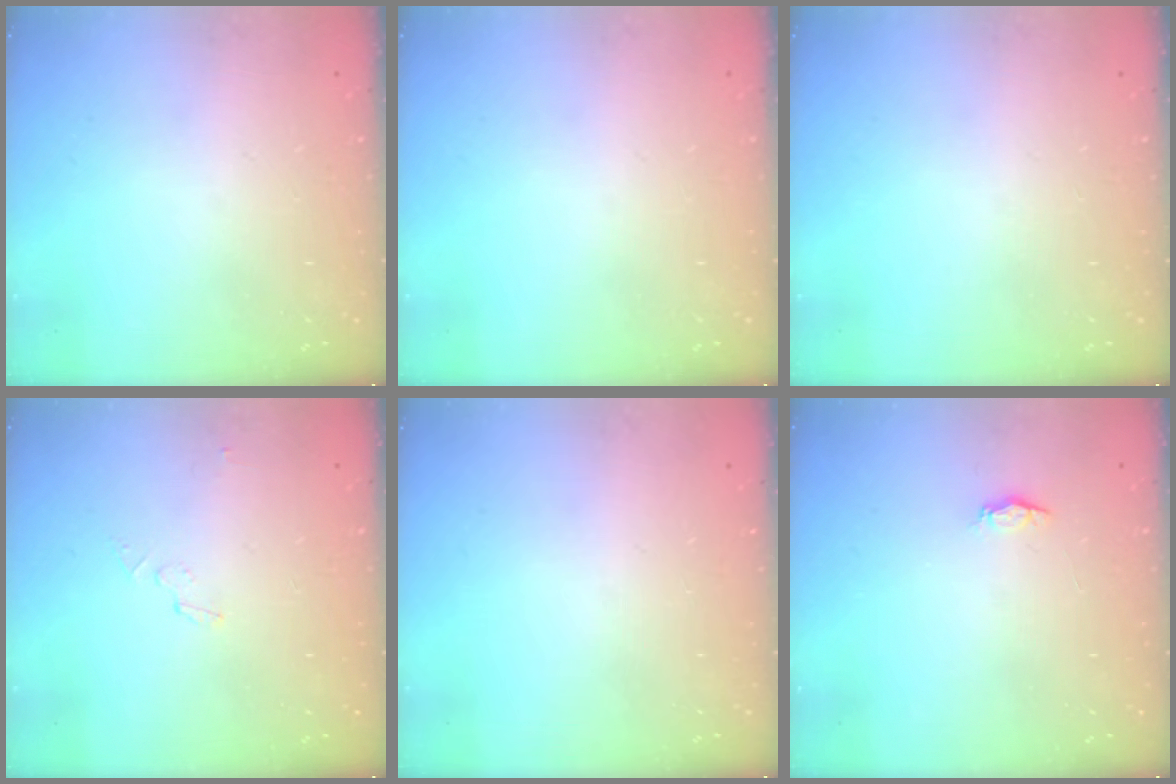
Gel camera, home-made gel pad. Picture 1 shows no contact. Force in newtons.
{"total": 0.0}
{"total": 0.0}
{"total": 2.9, "press": 2.9, "slide": 0.2}
{"total": 0.0}
{"total": 2.2, "press": 2.1, "slide": 0.3}